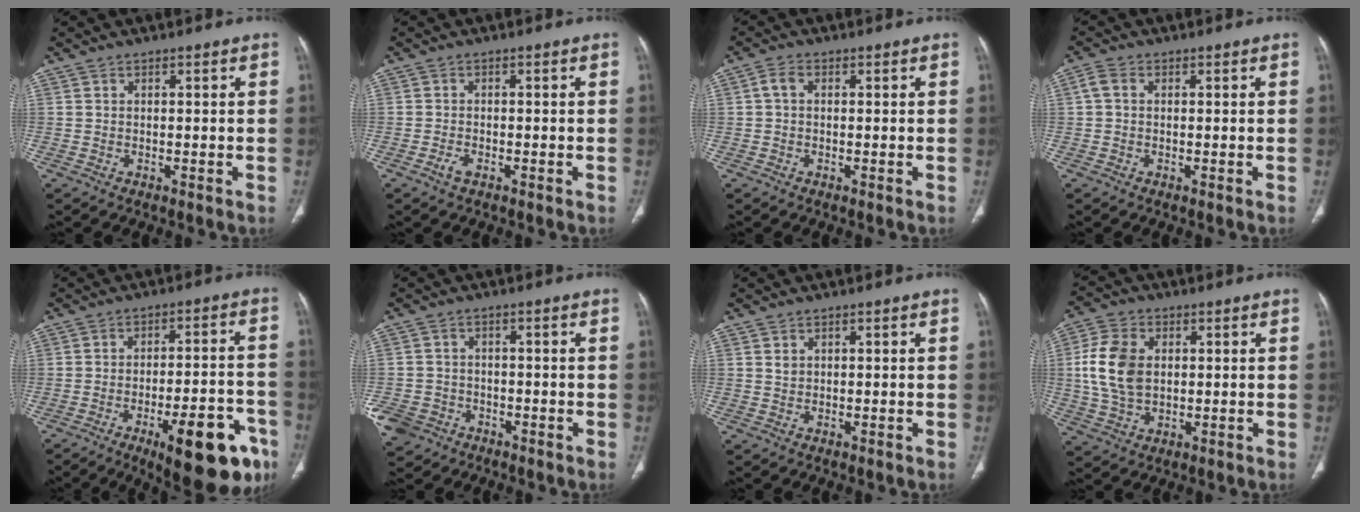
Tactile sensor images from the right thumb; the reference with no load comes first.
{"total": 1.7, "force": [-1.0, 0.8, 1.1], "torque": [-0.029, 0.002, -0.021]}
{"total": 2.1, "force": [0.2, 1.4, 1.6], "torque": [-0.029, 0.007, 0.000]}
{"total": 2.3, "force": [0.3, 1.7, 1.5], "torque": [-0.033, 0.009, 0.003]}
{"total": 18.5, "force": [-9.3, 6.1, 14.7], "torque": [-0.141, 0.051, -0.119]}
{"total": 7.1, "force": [-3.5, 5.8, 2.0], "torque": [-0.051, 0.017, -0.056]}
{"total": 1.1, "force": [0.6, 0.8, 0.5], "torque": [-0.001, -0.003, 0.012]}
{"total": 11.2, "force": [1.4, 7.8, 8.0], "torque": [-0.156, 0.003, 0.030]}